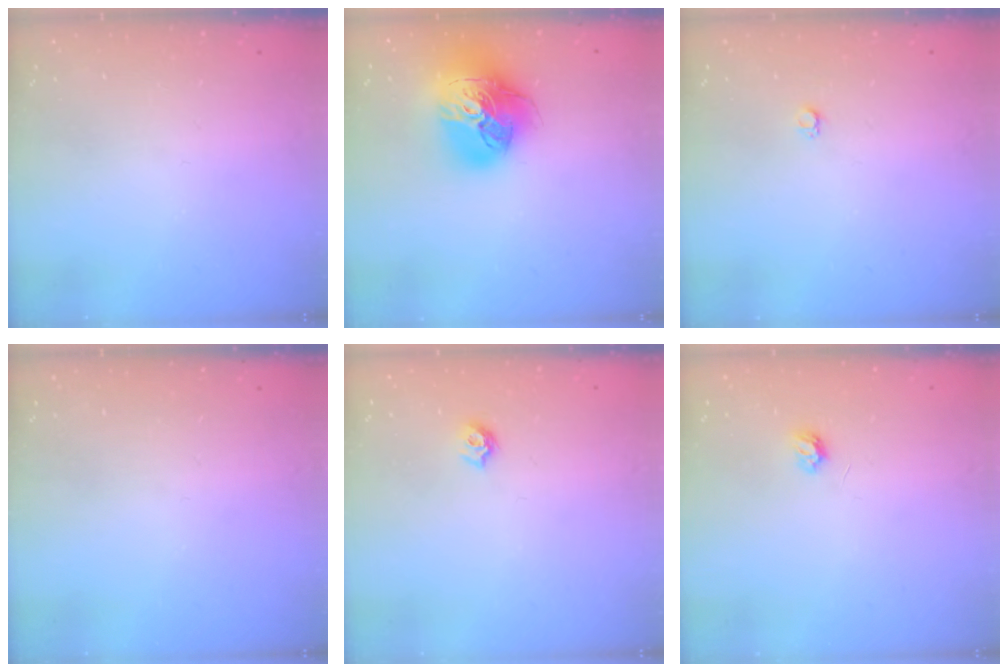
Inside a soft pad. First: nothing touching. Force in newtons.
{"total": 19.4, "press": 19.3, "slide": 2.3}
{"total": 2.2, "press": 2.2, "slide": 0.3}
{"total": 0.0}
{"total": 5.6, "press": 5.6, "slide": 0.7}
{"total": 3.0, "press": 3.0, "slide": 0.4}